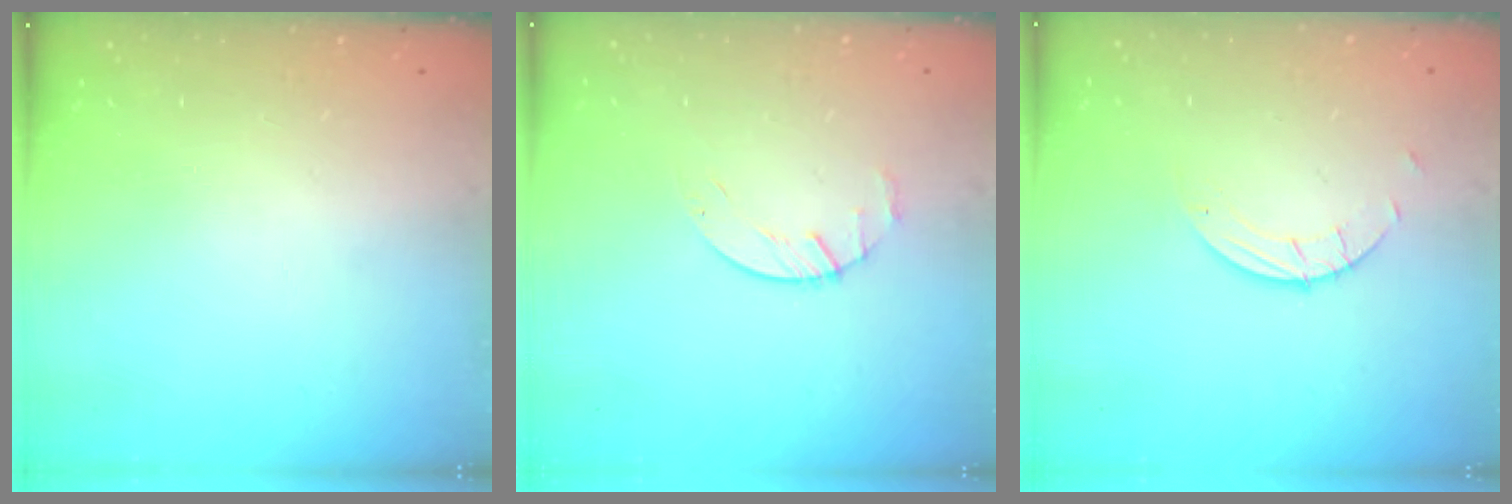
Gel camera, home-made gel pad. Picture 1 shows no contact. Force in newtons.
{"total": 2.2, "press": 2.2, "slide": 0.4}
{"total": 1.5, "press": 1.5, "slide": 0.1}